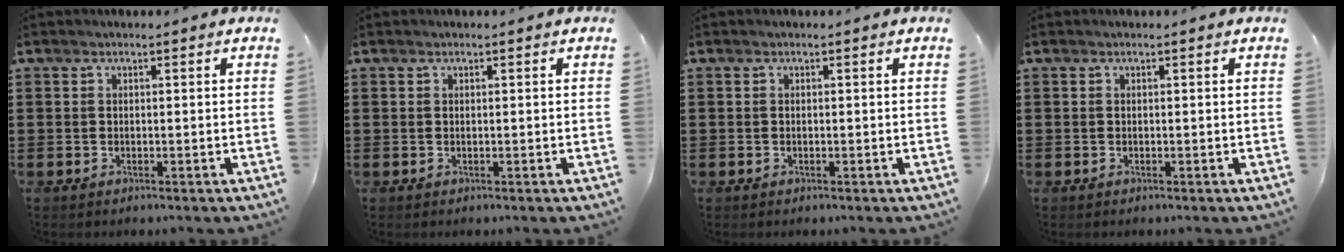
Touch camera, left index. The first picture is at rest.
{"total": 0.0}
{"total": 0.0}
{"total": 0.0}